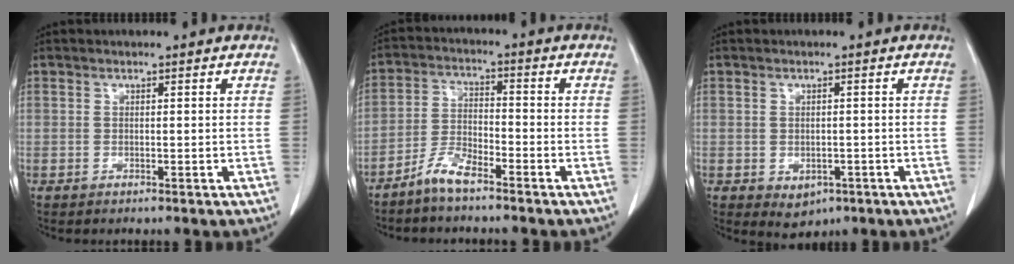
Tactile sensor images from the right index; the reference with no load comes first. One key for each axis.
{"total": 5.4, "fx": -4.3, "fy": 1.1, "fz": 3.0, "tx": -0.067, "ty": -0.004, "tz": -0.088}
{"total": 3.3, "fx": -1.3, "fy": 2.4, "fz": 1.8, "tx": -0.021, "ty": -0.001, "tz": -0.003}